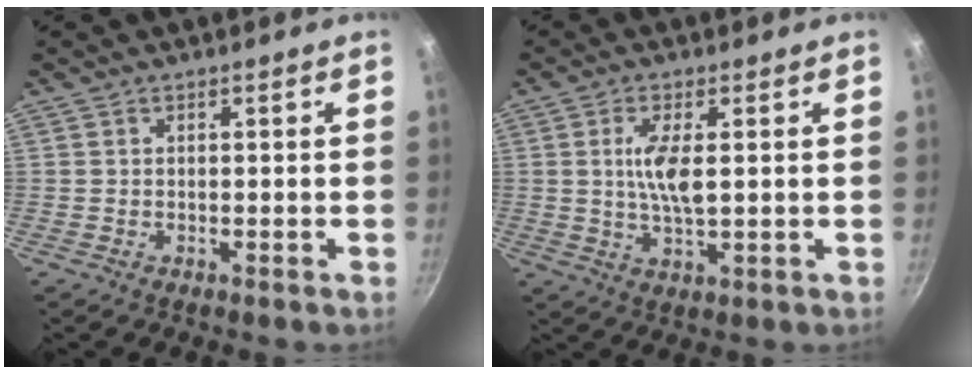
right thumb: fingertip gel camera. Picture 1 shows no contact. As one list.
[{"total": 6.9, "force": [1.0, 2.3, 6.4], "torque": [-0.129, -0.004, 0.020]}]